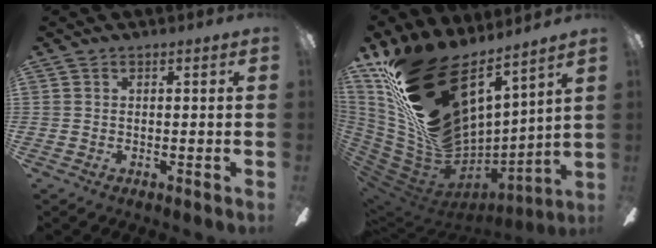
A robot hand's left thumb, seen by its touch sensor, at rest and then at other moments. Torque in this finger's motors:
{"motor_torque": [2.71, 2.30, 2.33, -0.44, 0.39]}